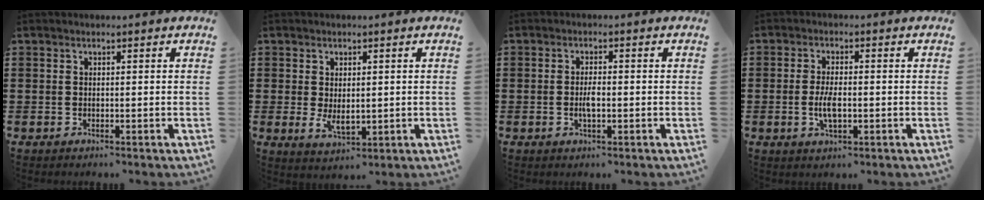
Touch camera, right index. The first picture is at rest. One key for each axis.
{"total": 3.1, "fx": 0.0, "fy": 1.7, "fz": 2.6, "tx": -0.049, "ty": 0.003, "tz": 0.002}
{"total": 2.5, "fx": -0.5, "fy": 0.8, "fz": 2.3, "tx": -0.049, "ty": -0.001, "tz": -0.012}
{"total": 4.1, "fx": -0.8, "fy": 1.5, "fz": 3.7, "tx": -0.074, "ty": -0.002, "tz": -0.014}